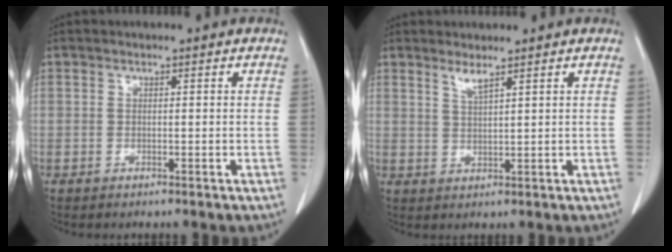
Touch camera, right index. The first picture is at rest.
{"total": 2.0, "force": [1.6, -0.2, 1.3], "torque": [-0.027, -0.009, 0.035]}